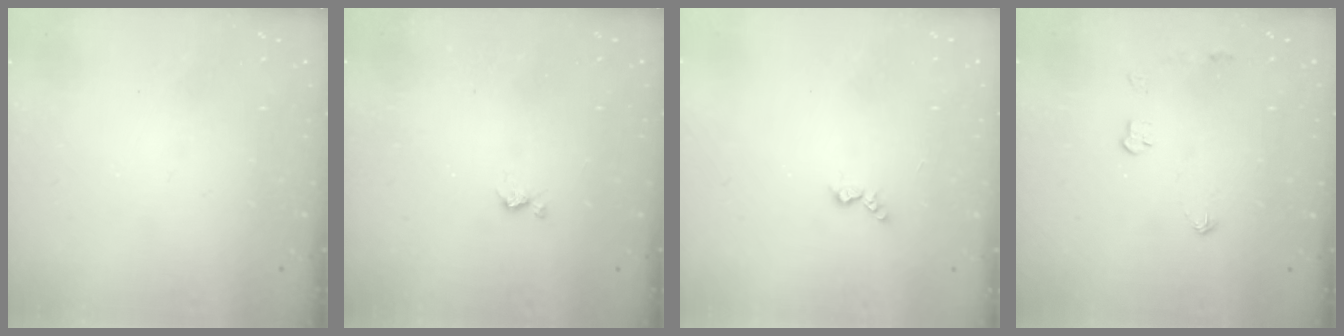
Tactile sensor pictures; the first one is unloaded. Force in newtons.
{"total": 3.2, "press": 3.2, "slide": 0.5}
{"total": 3.4, "press": 3.4, "slide": 0.5}
{"total": 4.0, "press": 3.9, "slide": 0.7}